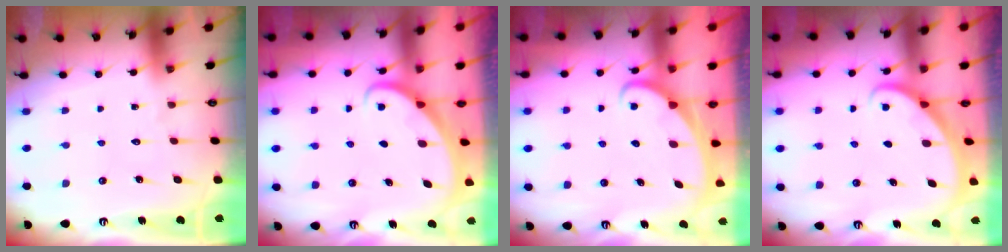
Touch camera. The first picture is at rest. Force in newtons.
{"total": 2.3, "press": 2.3, "slide": 0.1}
{"total": 2.2, "press": 2.2, "slide": 0.2}
{"total": 2.1, "press": 2.1, "slide": 0.1}